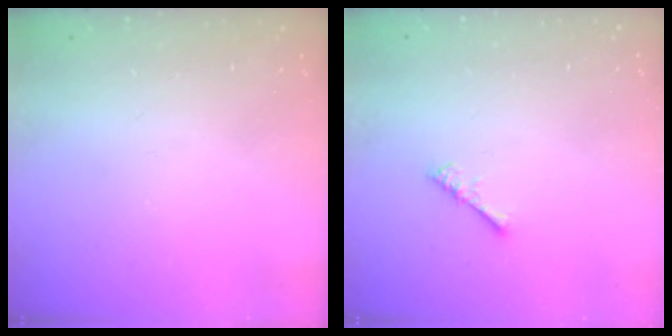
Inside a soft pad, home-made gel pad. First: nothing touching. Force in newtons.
{"total": 0.8, "press": 0.8, "slide": 0.3}